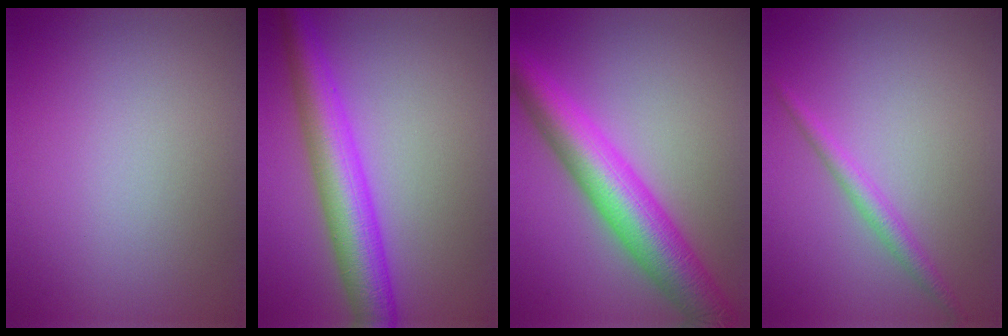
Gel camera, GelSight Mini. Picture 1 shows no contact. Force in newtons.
{"total": 6.5, "press": 6.5, "slide": 0.1}
{"total": 7.9, "press": 7.9, "slide": 0.1}
{"total": 1.8, "press": 1.8, "slide": 0.1}